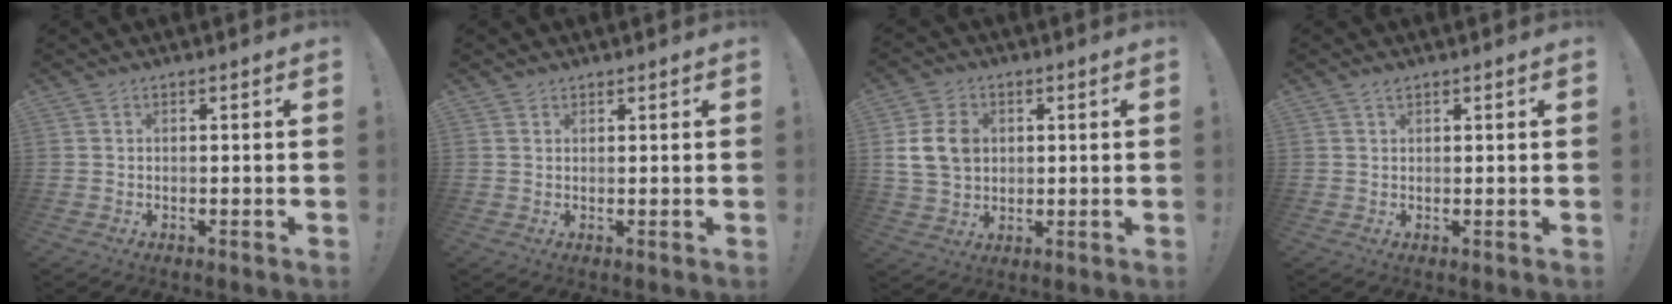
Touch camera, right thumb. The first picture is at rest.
{"total": 1.1, "force": [0.9, 0.7, 0.0], "torque": [0.001, -0.001, 0.018]}
{"total": 10.3, "force": [2.2, 8.2, 5.9], "torque": [-0.110, 0.005, 0.048]}
{"total": 1.3, "force": [1.1, 0.2, 0.6], "torque": [-0.004, -0.003, 0.019]}